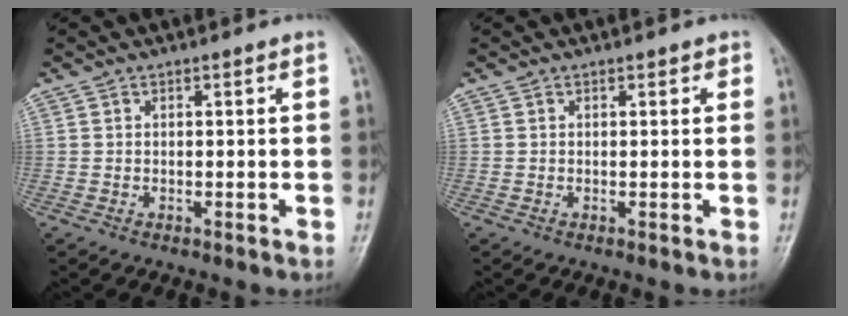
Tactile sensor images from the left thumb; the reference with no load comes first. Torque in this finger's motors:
{"motor_torque": [-0.02, 0.01, -0.18, -0.21, 0.01]}